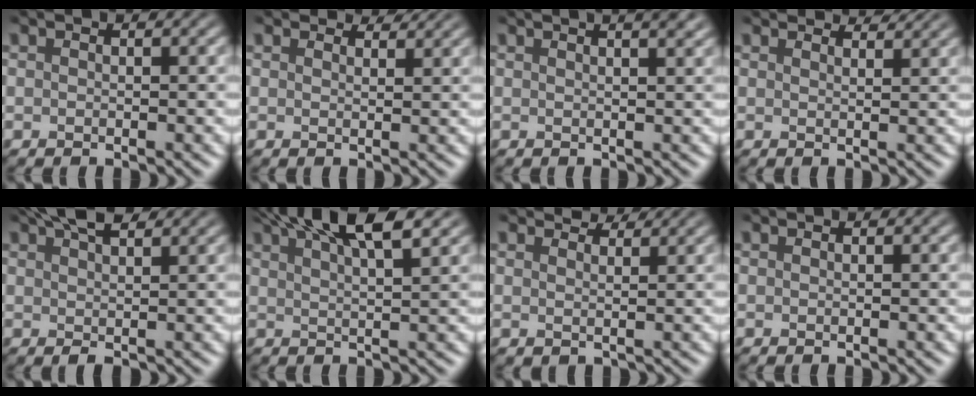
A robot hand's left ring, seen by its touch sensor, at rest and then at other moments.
{"total": 2.4, "force": [2.3, 0.4, 0.4], "torque": [-0.016, 0.001, 0.028]}
{"total": 5.8, "force": [3.5, 2.6, 3.8], "torque": [-0.010, 0.042, 0.008]}
{"total": 3.8, "force": [3.6, 0.4, 1.0], "torque": [-0.013, 0.005, 0.039]}
{"total": 3.8, "force": [2.7, 1.1, 2.4], "torque": [-0.042, 0.009, 0.049]}
{"total": 7.5, "force": [5.0, 1.9, 5.2], "torque": [-0.062, 0.026, 0.059]}
{"total": 2.8, "force": [2.4, 1.1, 0.7], "torque": [-0.022, 0.002, 0.033]}
{"total": 0.0}